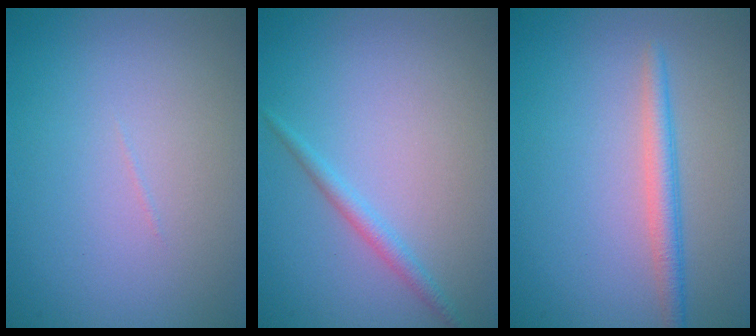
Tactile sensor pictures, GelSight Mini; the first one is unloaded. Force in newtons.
{"total": 1.4, "press": 1.4, "slide": 0.1}
{"total": 2.3, "press": 2.3, "slide": 0.1}